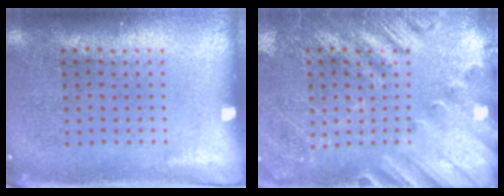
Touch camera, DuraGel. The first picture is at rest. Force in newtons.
{"total": 2.3, "press": 2.0, "slide": 1.0}